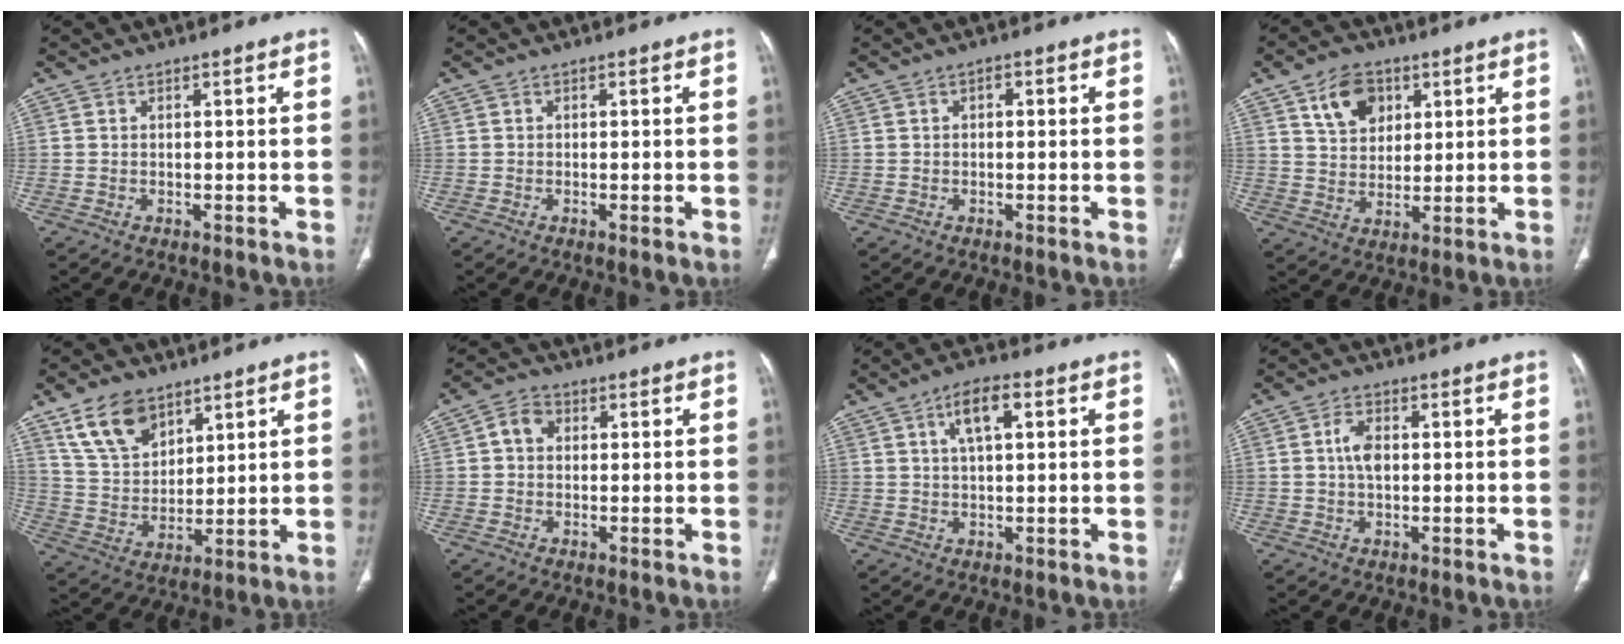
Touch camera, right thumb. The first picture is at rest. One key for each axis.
{"total": 0.9, "fx": -0.3, "fy": 0.2, "fz": 0.8, "tx": -0.015, "ty": -0.002, "tz": -0.004}
{"total": 1.2, "fx": 0.1, "fy": 0.8, "fz": 0.8, "tx": -0.008, "ty": 0.004, "tz": -0.001}
{"total": 9.0, "fx": 4.2, "fy": 6.3, "fz": 4.9, "tx": -0.058, "ty": -0.017, "tz": 0.077}
{"total": 11.4, "fx": 7.3, "fy": 6.7, "fz": 5.7, "tx": -0.088, "ty": -0.031, "tz": 0.148}
{"total": 3.7, "fx": 0.5, "fy": 3.0, "fz": 2.1, "tx": -0.029, "ty": 0.013, "tz": 0.003}
{"total": 6.4, "fx": 2.2, "fy": 2.6, "fz": 5.4, "tx": -0.091, "ty": 0.007, "tz": 0.038}
{"total": 4.0, "fx": 0.3, "fy": 2.4, "fz": 3.2, "tx": -0.061, "ty": 0.005, "tz": 0.003}